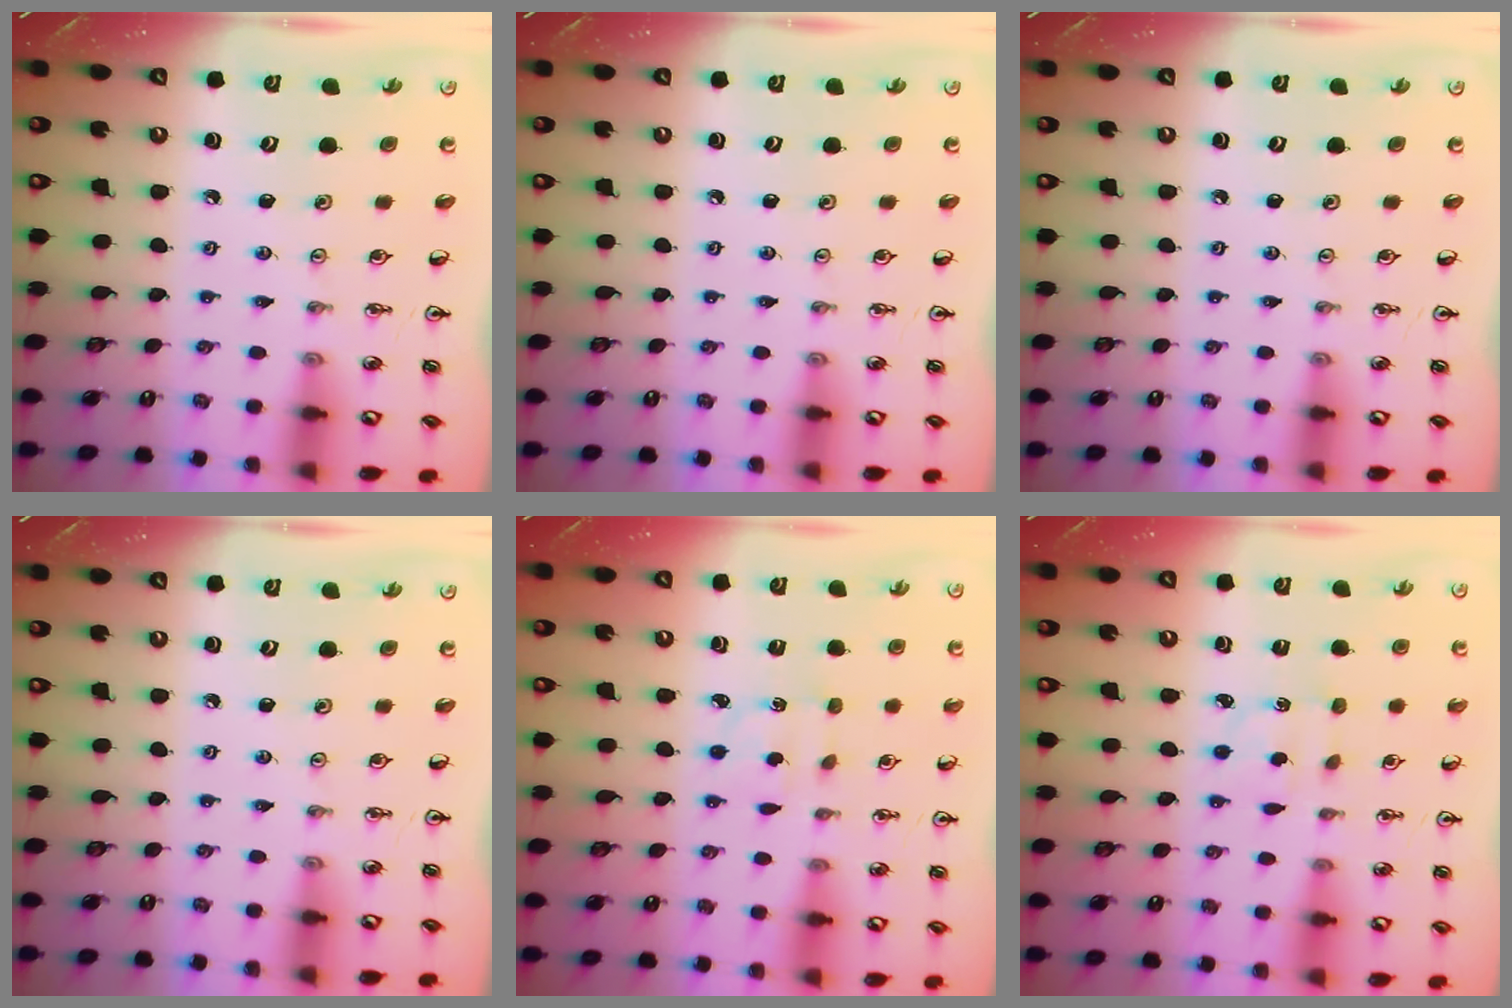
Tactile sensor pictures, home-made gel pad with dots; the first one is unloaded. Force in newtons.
{"total": 0.0}
{"total": 0.0}
{"total": 0.0}
{"total": 2.7, "press": 2.6, "slide": 0.5}
{"total": 2.7, "press": 2.6, "slide": 0.5}